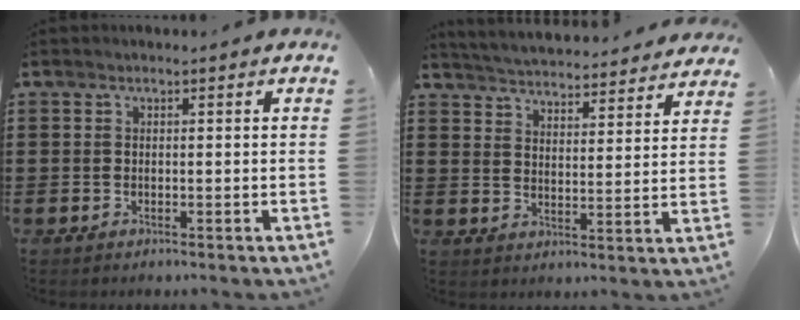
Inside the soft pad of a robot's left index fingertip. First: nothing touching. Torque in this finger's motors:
{"motor_torque": [2.14, 0.00, 0.14, -0.08]}